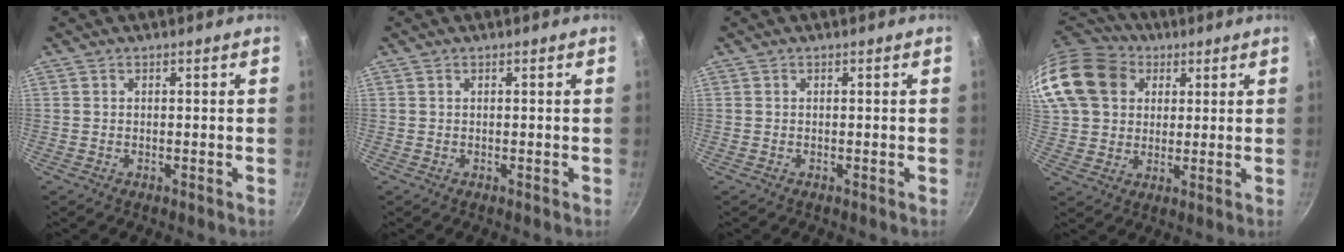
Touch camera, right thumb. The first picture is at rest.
{"total": 0.0}
{"total": 0.0}
{"total": 20.2, "force": [7.5, 15.9, 10.0], "torque": [-0.212, 0.024, 0.134]}